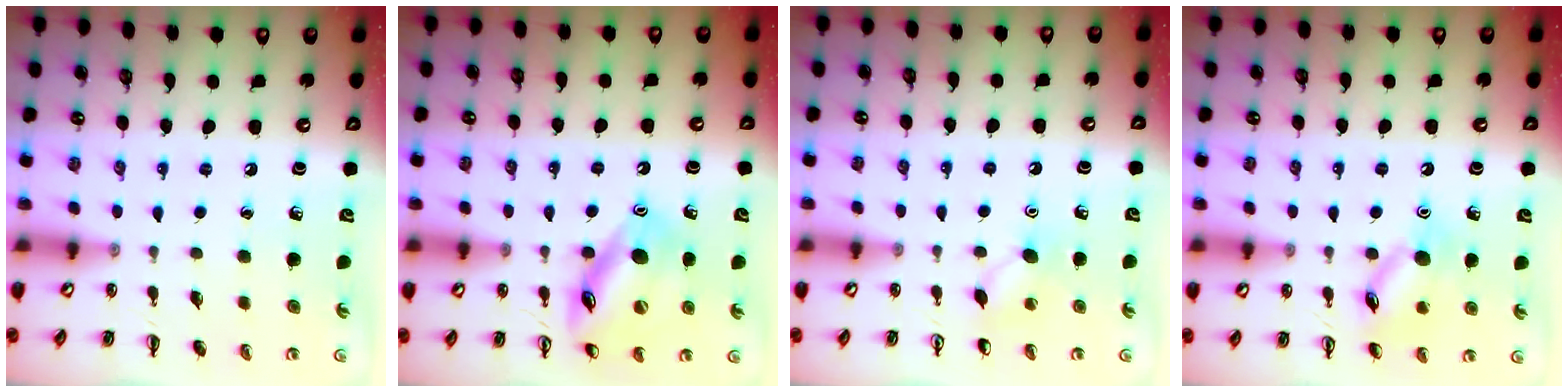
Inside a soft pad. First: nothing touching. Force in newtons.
{"total": 13.3, "press": 13.3, "slide": 1.2}
{"total": 5.9, "press": 5.6, "slide": 1.7}
{"total": 11.3, "press": 11.2, "slide": 1.0}